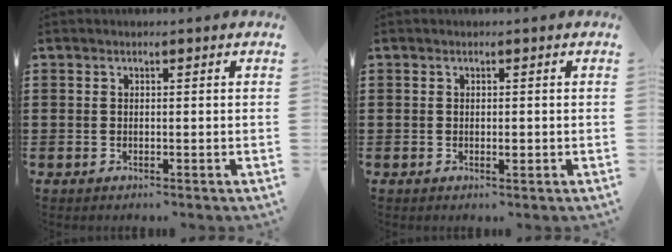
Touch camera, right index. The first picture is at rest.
{"total": 0.9, "force": [-0.1, 0.4, 0.8], "torque": [-0.014, 0.000, -0.002]}